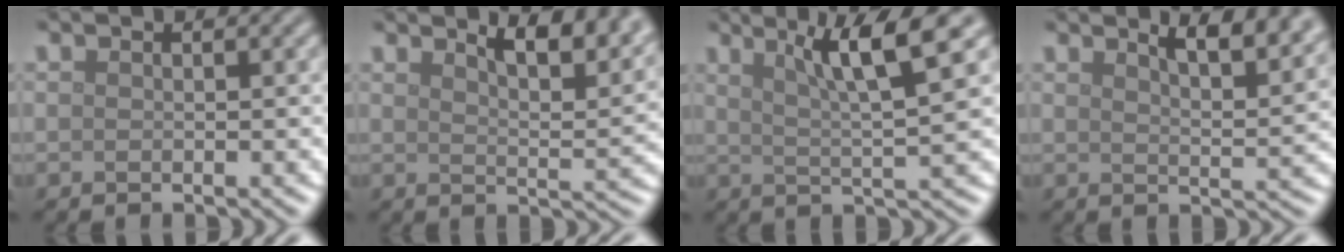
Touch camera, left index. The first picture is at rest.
{"total": 5.9, "force": [4.2, 1.8, 3.8], "torque": [-0.042, 0.009, 0.049]}
{"total": 6.6, "force": [3.2, 0.7, 5.8], "torque": [-0.086, 0.009, 0.055]}
{"total": 6.0, "force": [4.2, 1.8, 3.9], "torque": [-0.035, 0.021, 0.039]}